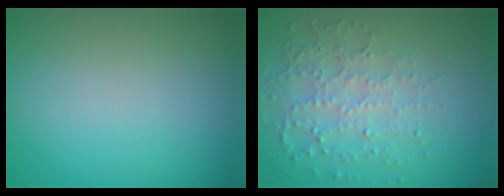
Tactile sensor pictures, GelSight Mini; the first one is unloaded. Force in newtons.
{"total": 4.8, "press": 3.5, "slide": 3.2}